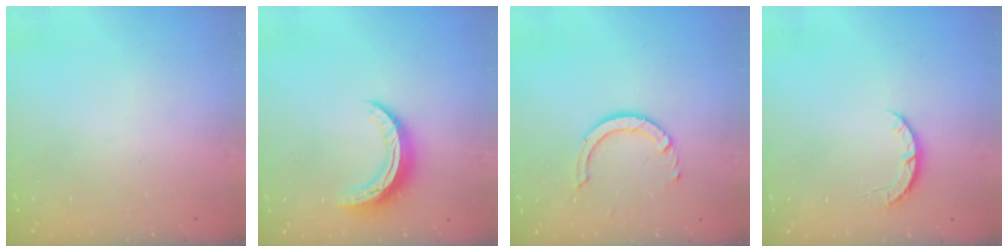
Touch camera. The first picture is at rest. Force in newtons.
{"total": 9.4, "press": 9.4, "slide": 0.7}
{"total": 7.3, "press": 7.3, "slide": 0.5}
{"total": 3.8, "press": 3.7, "slide": 0.7}